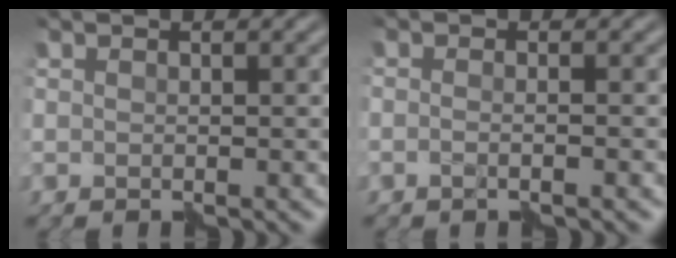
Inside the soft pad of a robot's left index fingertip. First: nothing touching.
{"total": 2.5, "force": [0.2, 1.4, 2.0], "torque": [0.001, 0.000, -0.026]}